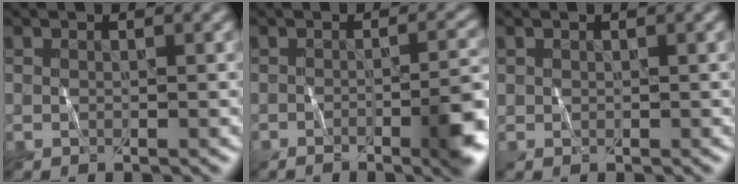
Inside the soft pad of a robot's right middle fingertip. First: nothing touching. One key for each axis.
{"total": 5.2, "fx": -2.2, "fy": 1.3, "fz": 4.5, "tx": -0.049, "ty": 0.003, "tz": -0.036}
{"total": 0.0}